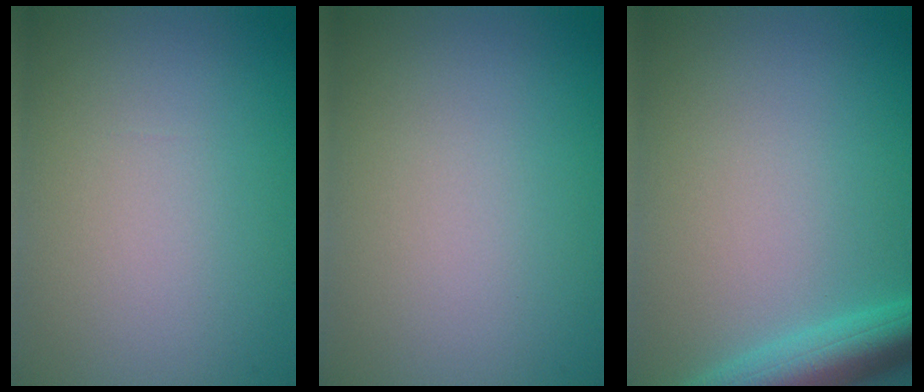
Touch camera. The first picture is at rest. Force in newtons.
{"total": 0.0}
{"total": 5.1, "press": 5.1, "slide": 0.3}